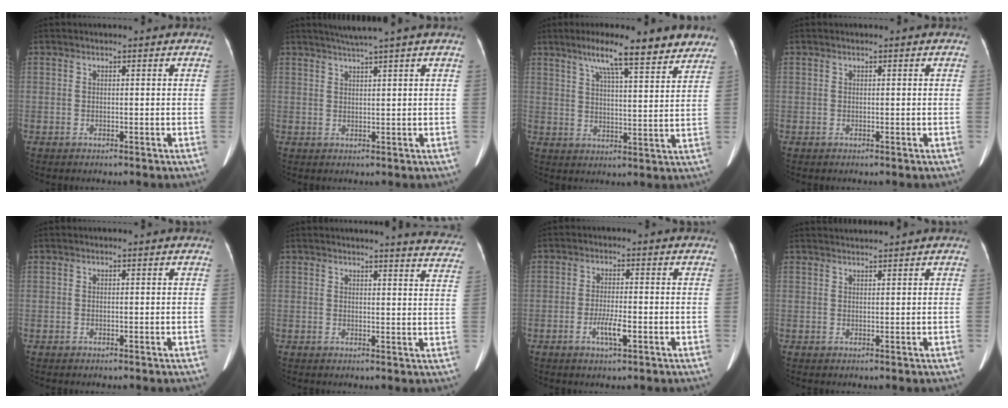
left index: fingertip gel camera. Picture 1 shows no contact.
{"total": 4.2, "force": [3.3, -1.4, 2.2], "torque": [-0.035, 0.008, 0.059]}
{"total": 13.1, "force": [10.0, 1.2, 8.5], "torque": [-0.119, 0.018, 0.137]}
{"total": 0.0}
{"total": 0.0}
{"total": 12.4, "force": [12.2, 0.3, 2.5], "torque": [-0.008, -0.081, 0.102]}
{"total": 3.8, "force": [-1.5, 0.7, 3.4], "torque": [-0.070, -0.002, -0.025]}
{"total": 2.4, "force": [2.3, -0.8, 0.3], "torque": [-0.003, 0.017, 0.047]}